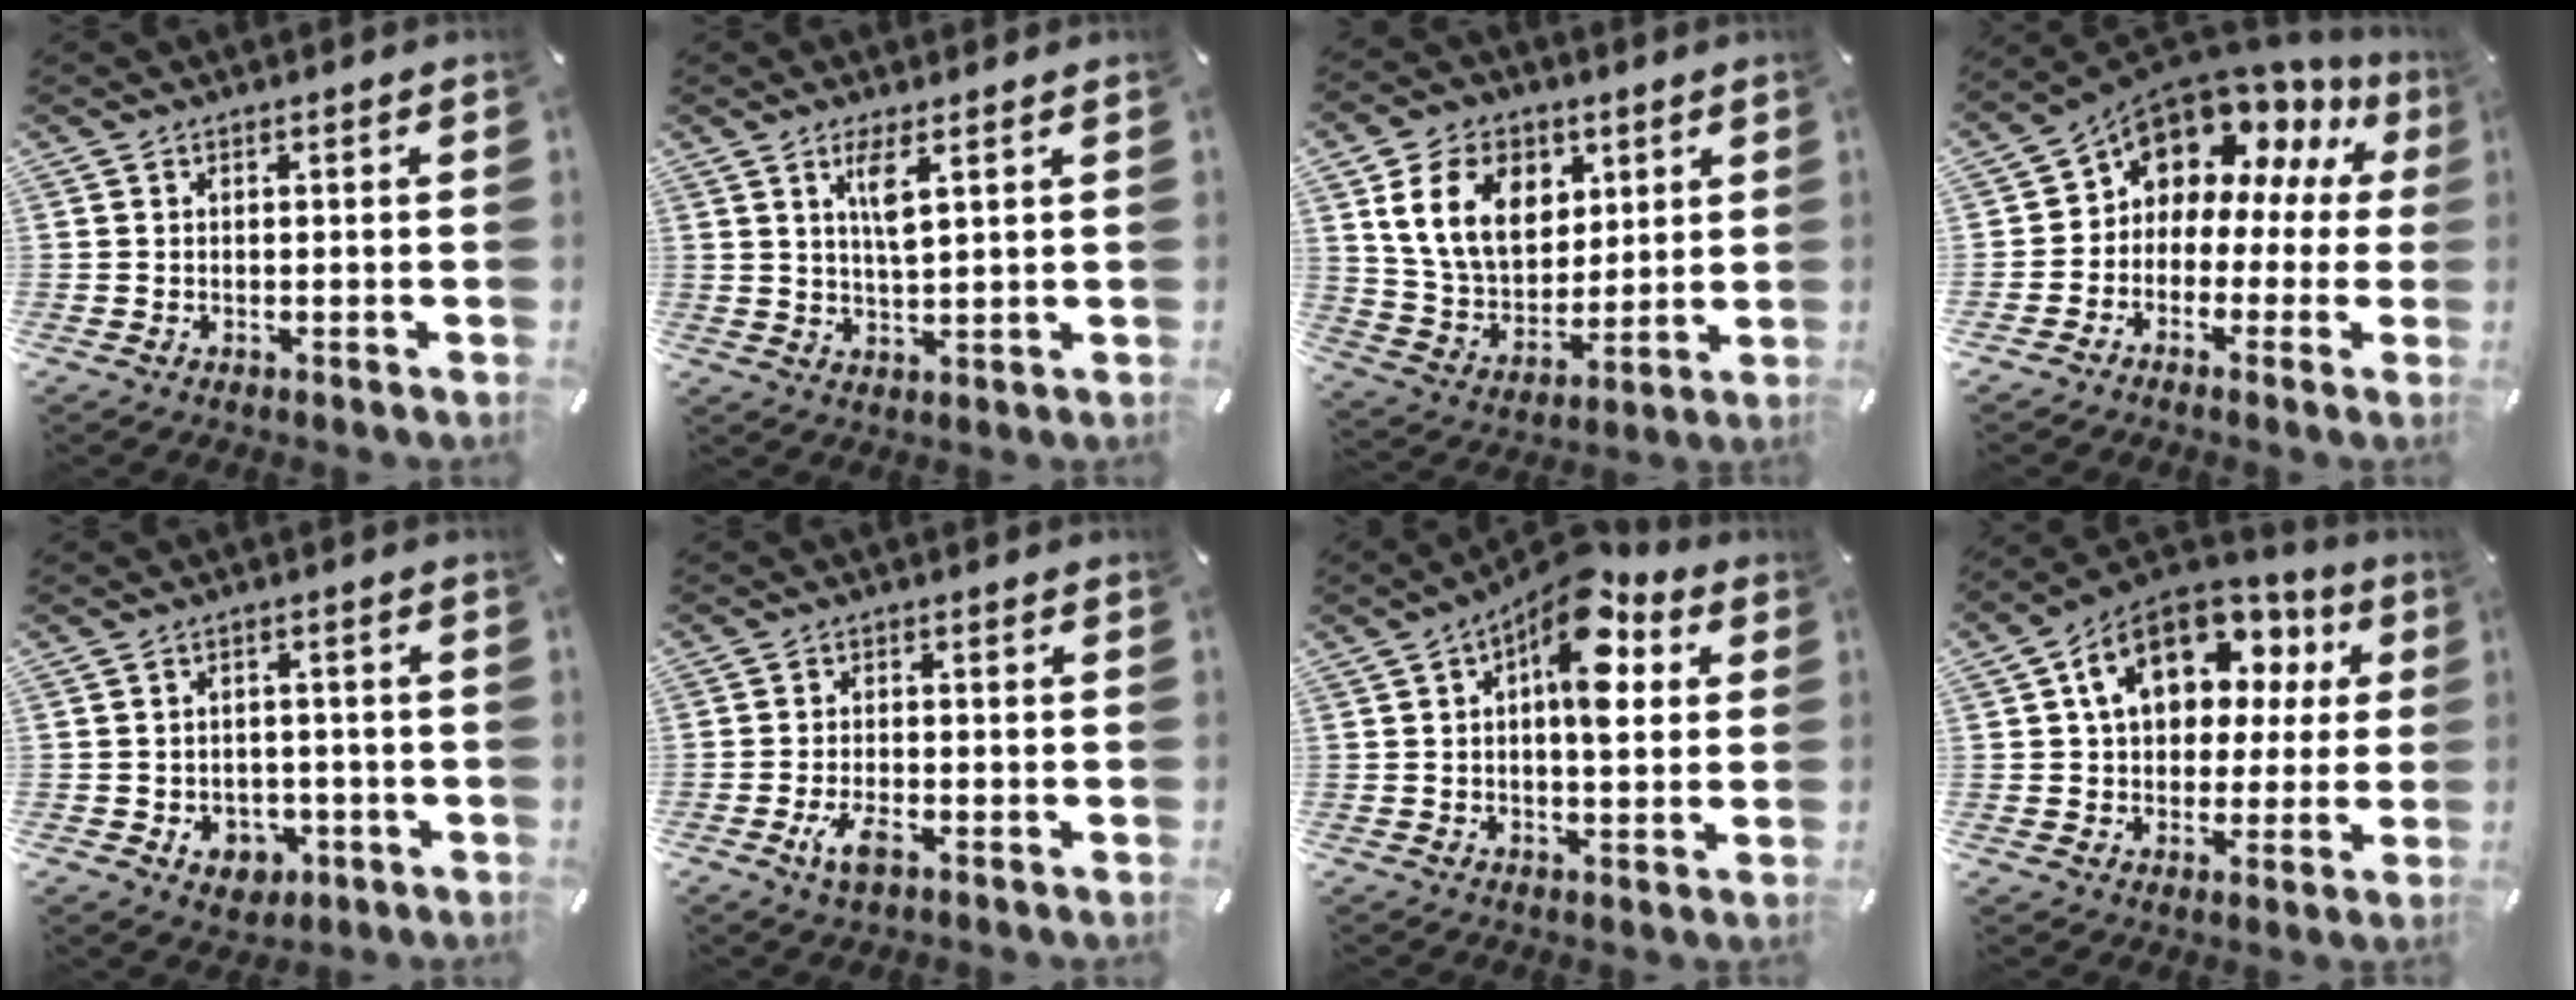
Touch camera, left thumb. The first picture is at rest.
{"total": 5.4, "force": [2.6, 1.0, 4.6], "torque": [-0.091, -0.002, 0.041]}
{"total": 15.7, "force": [6.0, 11.9, 8.4], "torque": [-0.166, -0.006, 0.115]}
{"total": 10.6, "force": [7.9, 6.2, 3.2], "torque": [-0.069, -0.075, 0.141]}
{"total": 5.7, "force": [-1.8, 4.8, 2.5], "torque": [-0.032, 0.007, -0.032]}
{"total": 4.7, "force": [-2.2, 2.0, 3.6], "torque": [-0.082, 0.001, -0.044]}
{"total": 13.1, "force": [5.5, 6.3, 10.1], "torque": [-0.143, -0.033, 0.091]}
{"total": 15.7, "force": [6.7, 11.2, 8.6], "torque": [-0.149, -0.023, 0.125]}